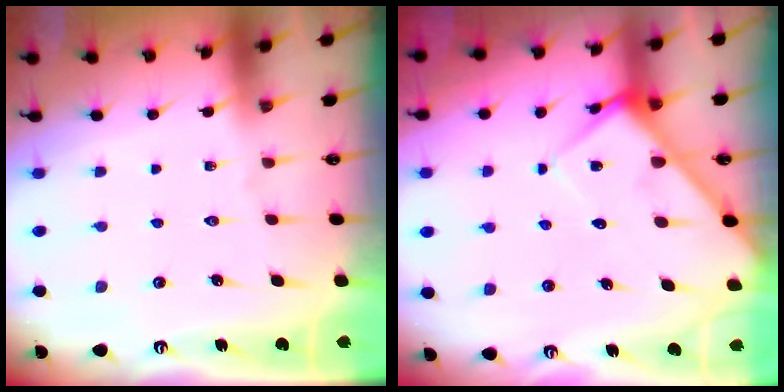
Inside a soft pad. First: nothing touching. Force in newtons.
{"total": 6.4, "press": 6.4, "slide": 0.7}